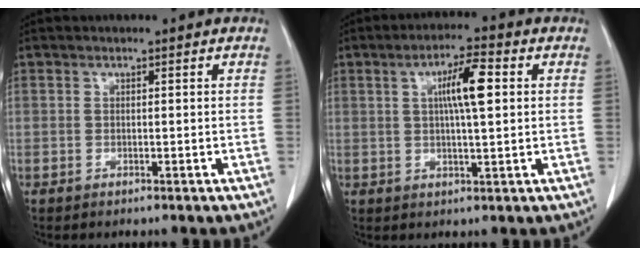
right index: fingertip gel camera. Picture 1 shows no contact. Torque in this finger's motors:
{"motor_torque": [1.11, 0.26, 0.39, 0.14]}